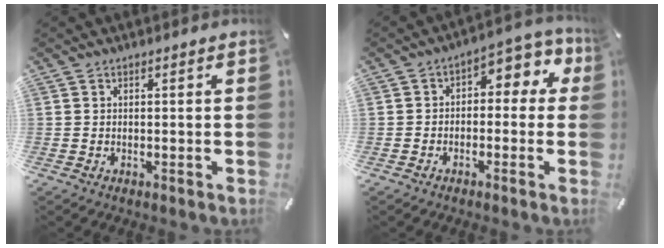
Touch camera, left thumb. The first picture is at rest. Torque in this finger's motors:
{"motor_torque": [0.07, 0.48, 0.13, -0.01, 0.03]}